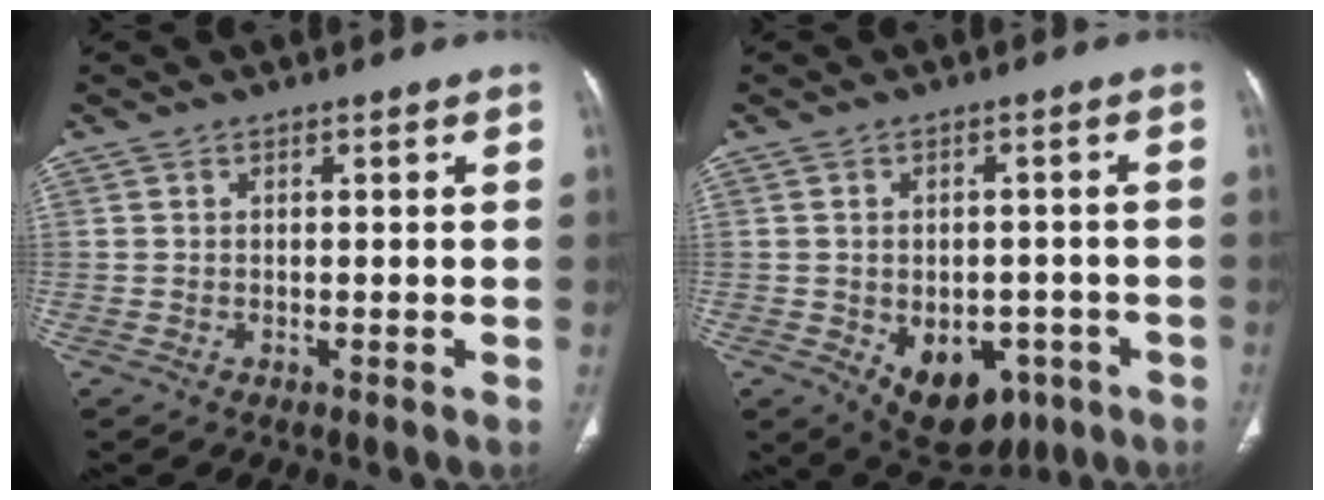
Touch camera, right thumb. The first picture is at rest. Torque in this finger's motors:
{"motor_torque": [-0.21, 0.47, 0.31, 0.32, 0.14]}